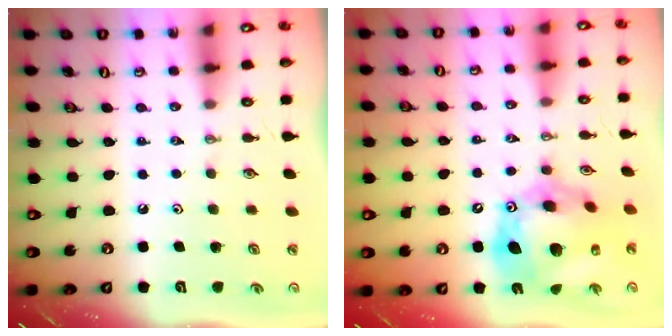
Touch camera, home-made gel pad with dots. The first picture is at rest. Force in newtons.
{"total": 19.7, "press": 19.6, "slide": 1.8}